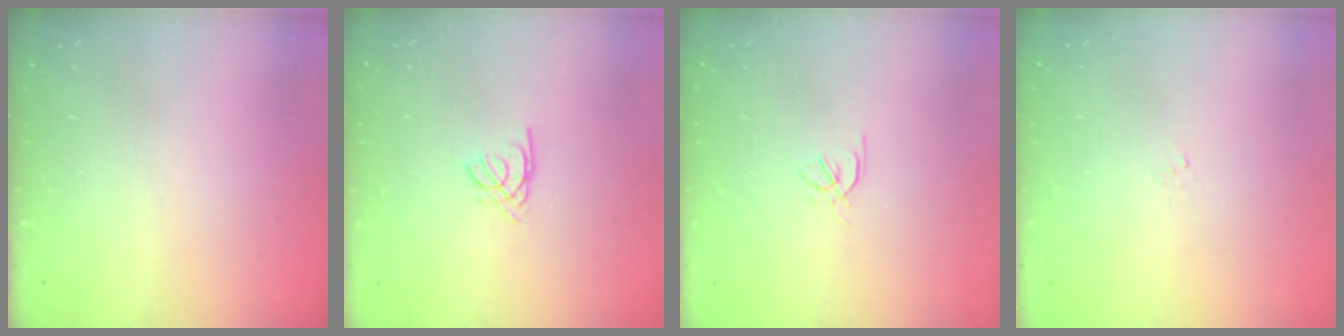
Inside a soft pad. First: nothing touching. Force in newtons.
{"total": 1.1, "press": 1.1, "slide": 0.3}
{"total": 1.6, "press": 1.5, "slide": 0.5}
{"total": 1.2, "press": 1.2, "slide": 0.4}